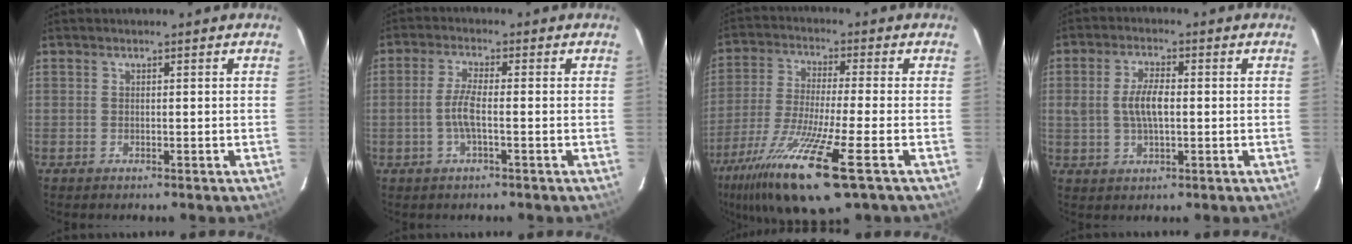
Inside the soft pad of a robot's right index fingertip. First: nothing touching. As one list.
[{"total": 4.6, "force": [-1.0, 0.7, 4.5], "torque": [-0.093, 0.002, -0.022]}, {"total": 18.6, "force": [-10.5, 1.9, 15.2], "torque": [-0.308, -0.057, -0.192]}, {"total": 6.2, "force": [0.0, 2.7, 5.6], "torque": [-0.109, 0.005, 0.004]}]